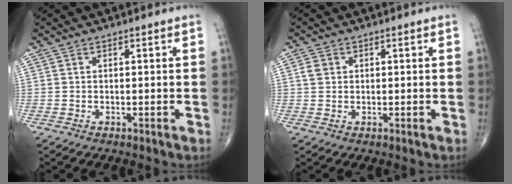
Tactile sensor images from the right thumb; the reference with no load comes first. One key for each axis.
{"total": 2.1, "fx": 0.6, "fy": 1.8, "fz": 0.9, "tx": -0.012, "ty": 0.002, "tz": 0.010}